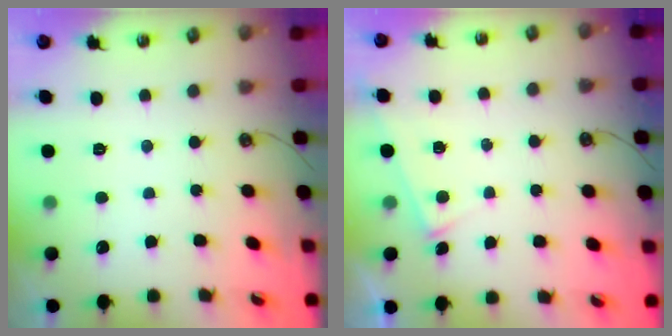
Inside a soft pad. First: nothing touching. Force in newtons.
{"total": 3.8, "press": 3.8, "slide": 0.2}